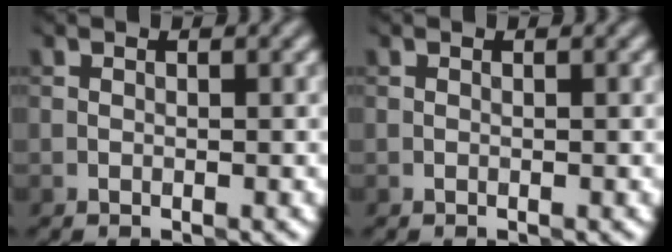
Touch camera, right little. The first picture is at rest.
{"total": 0.0}